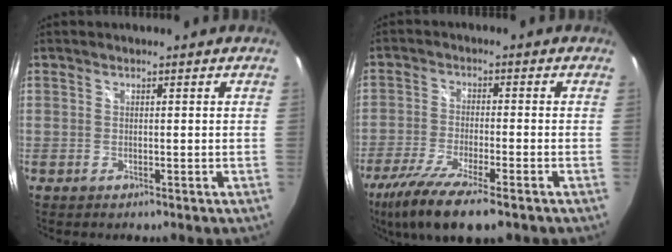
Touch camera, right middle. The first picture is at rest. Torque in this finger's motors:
{"motor_torque": [0.53, -0.50, 0.19, 0.10]}